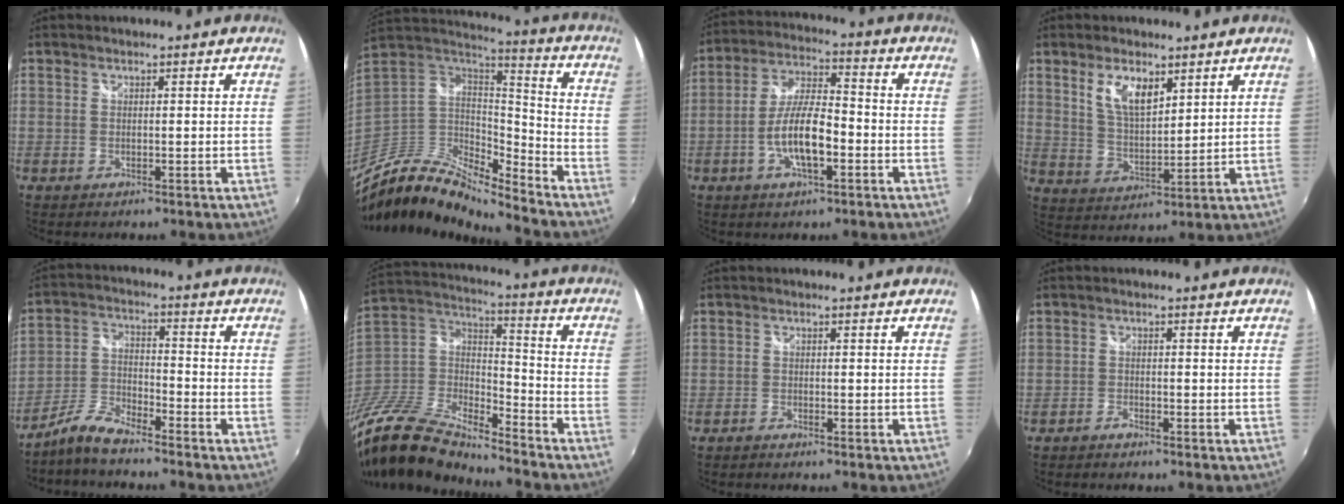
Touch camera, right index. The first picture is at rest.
{"total": 15.5, "force": [-12.7, 4.1, 7.9], "torque": [-0.163, -0.017, -0.247]}
{"total": 10.2, "force": [-3.5, 3.2, 9.0], "torque": [-0.183, 0.003, -0.063]}
{"total": 7.8, "force": [4.2, 3.4, 5.6], "torque": [-0.103, 0.001, 0.085]}
{"total": 7.2, "force": [-6.3, 1.5, 3.3], "torque": [-0.074, 0.010, -0.130]}
{"total": 21.5, "force": [-17.2, 7.6, 10.6], "torque": [-0.243, -0.018, -0.330]}
{"total": 1.1, "force": [-1.0, 0.3, 0.3], "torque": [-0.015, -0.004, -0.022]}
{"total": 1.5, "force": [-1.4, 0.4, 0.4], "torque": [-0.017, -0.001, -0.029]}